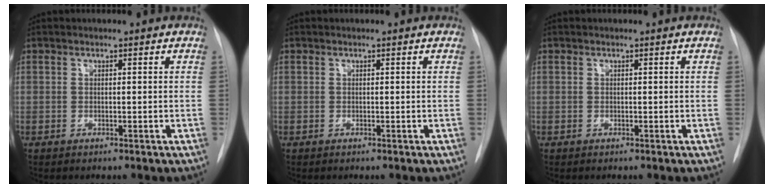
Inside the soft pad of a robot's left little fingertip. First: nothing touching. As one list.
[{"total": 0.0}, {"total": 0.0}]